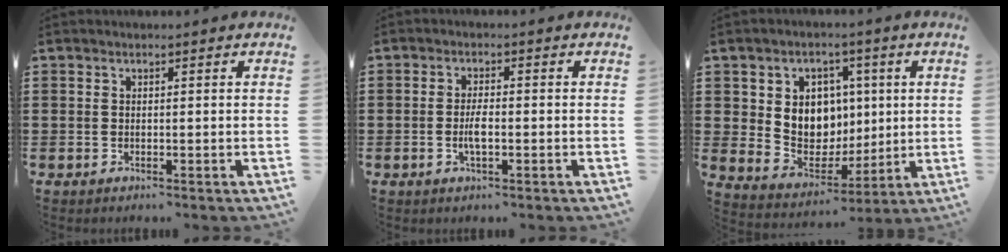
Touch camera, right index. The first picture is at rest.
{"total": 3.0, "force": [-0.7, 0.9, 2.8], "torque": [-0.065, -0.003, -0.018]}
{"total": 8.2, "force": [2.0, 7.4, 3.1], "torque": [-0.063, -0.006, 0.038]}